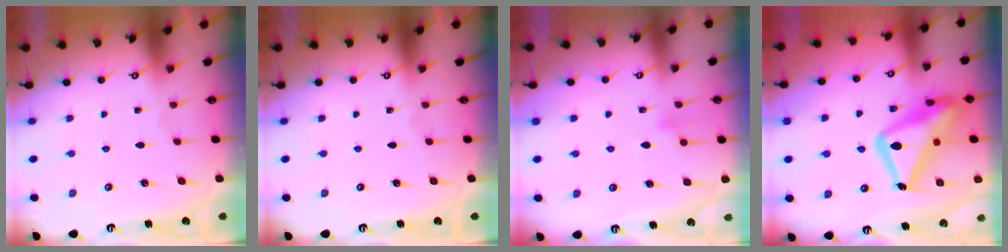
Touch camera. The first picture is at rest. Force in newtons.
{"total": 0.0}
{"total": 8.3, "press": 8.3, "slide": 0.6}
{"total": 21.7, "press": 21.6, "slide": 2.0}